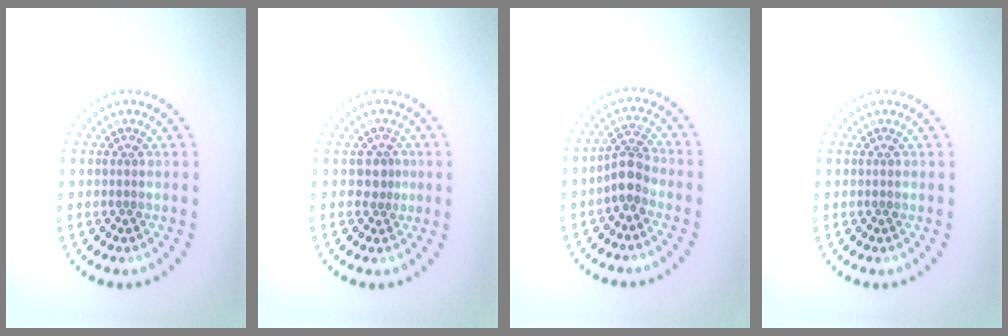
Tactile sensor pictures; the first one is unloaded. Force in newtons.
{"total": 1.3, "press": 0.8, "slide": 1.1}
{"total": 2.6, "press": 2.0, "slide": 1.6}
{"total": 0.0}